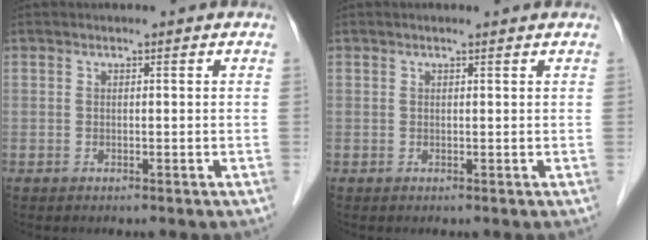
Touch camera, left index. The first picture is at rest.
{"total": 1.2, "force": [1.1, 0.0, 0.5], "torque": [-0.009, 0.007, 0.016]}